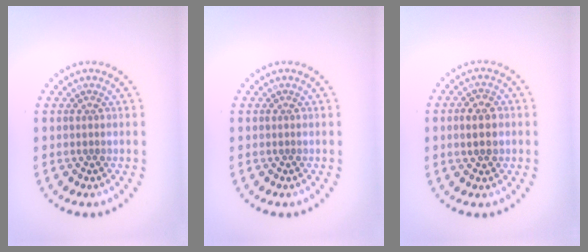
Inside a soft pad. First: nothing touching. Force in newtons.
{"total": 0.0}
{"total": 2.2, "press": 2.2, "slide": 0.1}